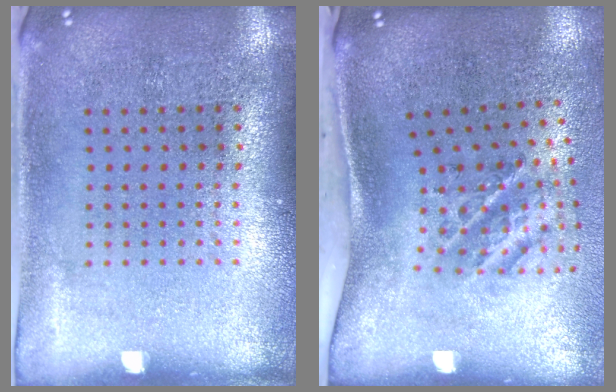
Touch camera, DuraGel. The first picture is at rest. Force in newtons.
{"total": 2.0, "press": 1.3, "slide": 1.6}